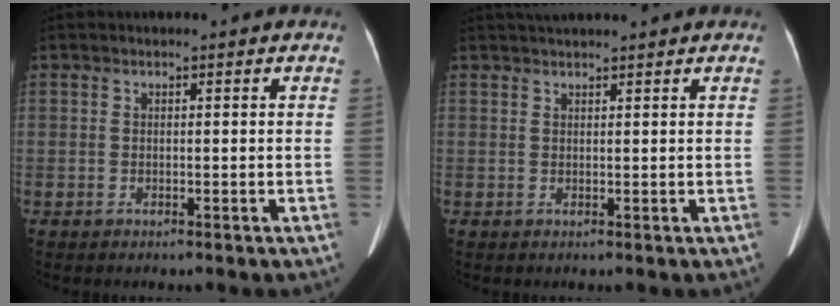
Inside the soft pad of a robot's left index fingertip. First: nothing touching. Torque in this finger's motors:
{"motor_torque": [0.02, -0.19, 0.01, 0.06]}